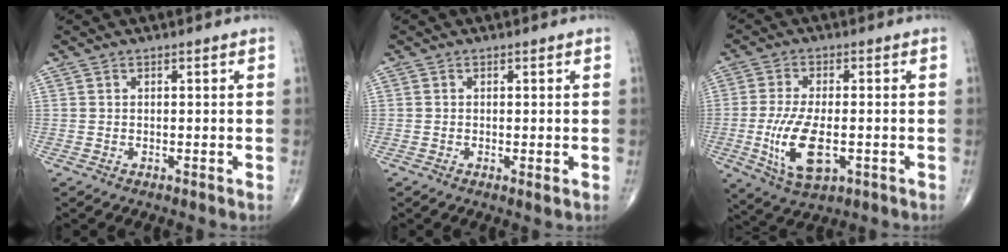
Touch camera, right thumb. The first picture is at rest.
{"total": 0.9, "force": [-0.2, 0.2, 0.9], "torque": [-0.021, -0.005, -0.006]}
{"total": 11.1, "force": [-2.5, 5.1, 9.6], "torque": [-0.192, -0.009, -0.039]}